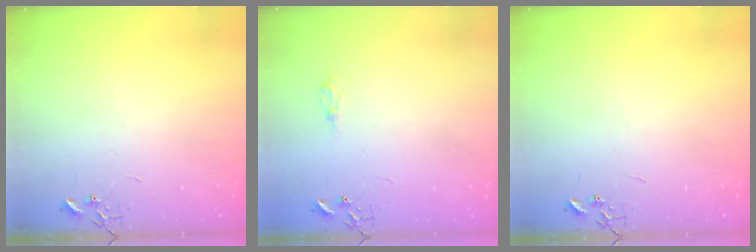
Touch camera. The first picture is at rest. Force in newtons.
{"total": 5.8, "press": 5.8, "slide": 0.7}
{"total": 0.0}